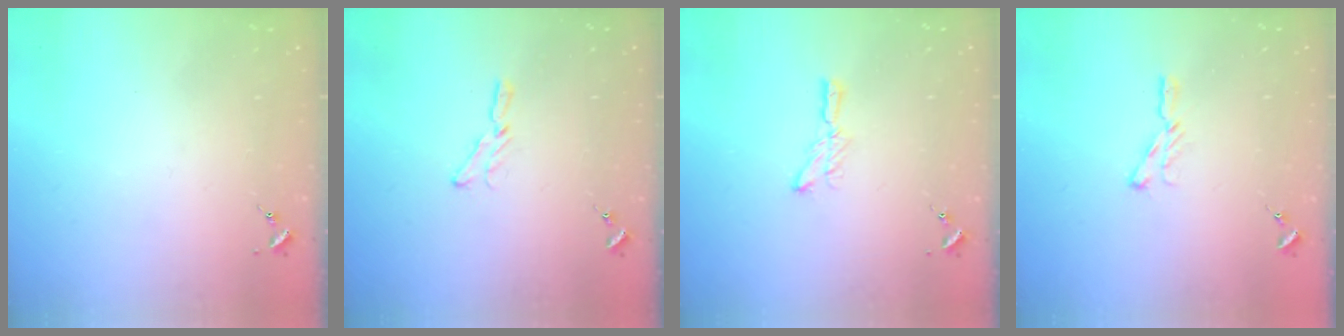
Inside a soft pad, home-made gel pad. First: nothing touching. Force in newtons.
{"total": 4.7, "press": 4.7, "slide": 0.5}
{"total": 6.4, "press": 6.4, "slide": 0.3}
{"total": 5.8, "press": 5.7, "slide": 0.6}